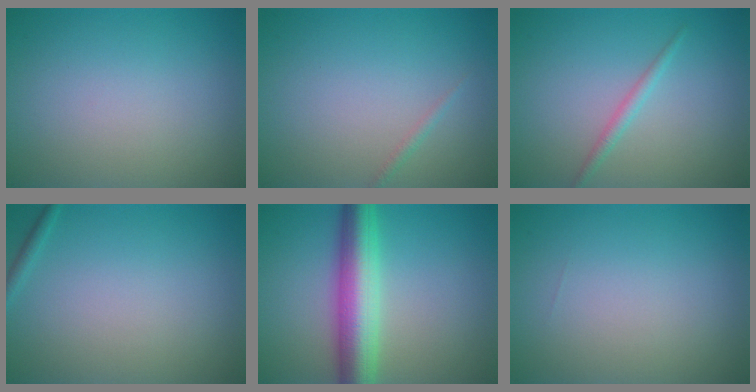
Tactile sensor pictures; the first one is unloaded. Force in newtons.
{"total": 0.6, "press": 0.6, "slide": 0.0}
{"total": 1.3, "press": 1.3, "slide": 0.0}
{"total": 0.8, "press": 0.8, "slide": 0.0}
{"total": 7.1, "press": 7.1, "slide": 0.2}
{"total": 0.0}